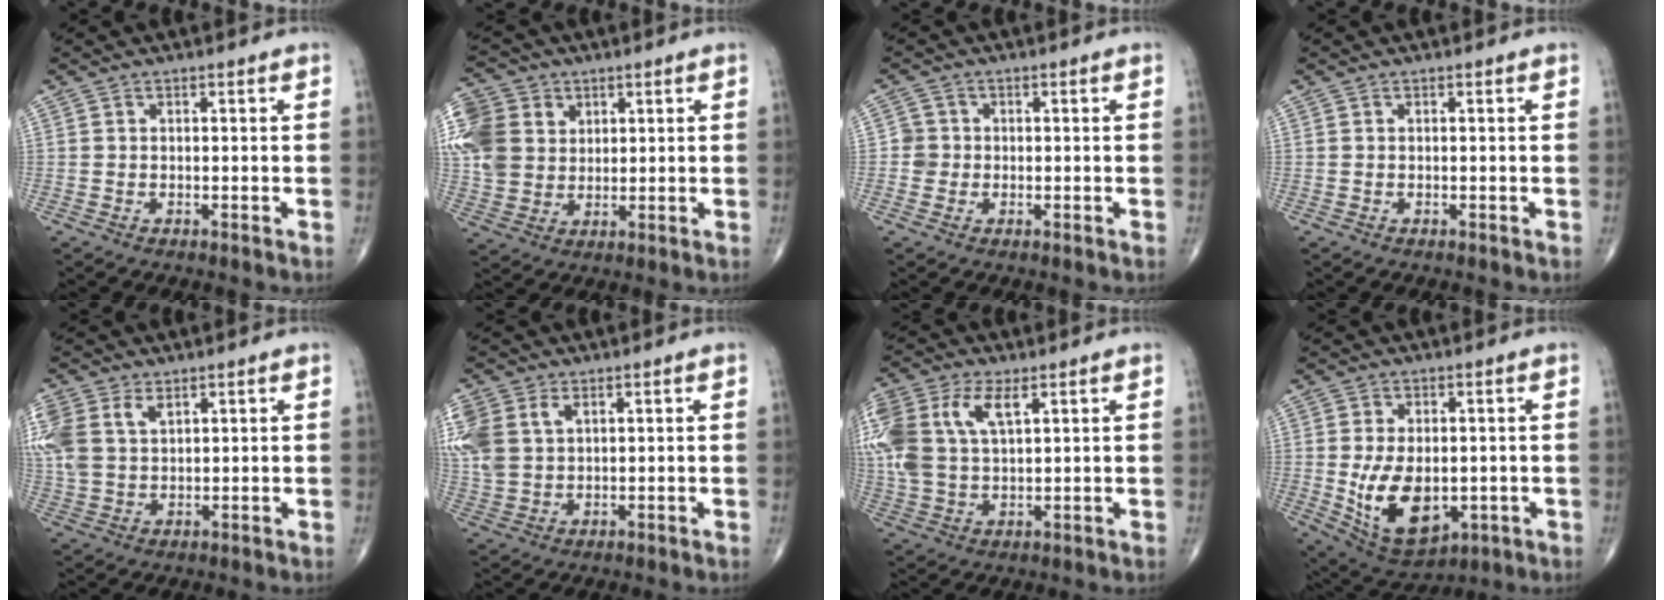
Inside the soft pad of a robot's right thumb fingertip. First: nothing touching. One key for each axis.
{"total": 15.3, "fx": 4.2, "fy": 12.5, "fz": 7.7, "tx": -0.166, "ty": 0.010, "tz": 0.081}
{"total": 2.5, "fx": -0.2, "fy": 2.4, "fz": 0.2, "tx": 0.021, "ty": 0.010, "tz": -0.010}
{"total": 0.0}
{"total": 12.5, "fx": 4.5, "fy": 8.9, "fz": 7.5, "tx": -0.187, "ty": 0.003, "tz": 0.089}
{"total": 13.5, "fx": 4.6, "fy": 9.5, "fz": 8.4, "tx": -0.225, "ty": 0.009, "tz": 0.096}
{"total": 17.1, "fx": 5.9, "fy": 9.6, "fz": 12.9, "tx": -0.317, "ty": 0.013, "tz": 0.110}
{"total": 13.5, "fx": -1.9, "fy": 8.0, "fz": 10.7, "tx": -0.165, "ty": -0.008, "tz": -0.005}